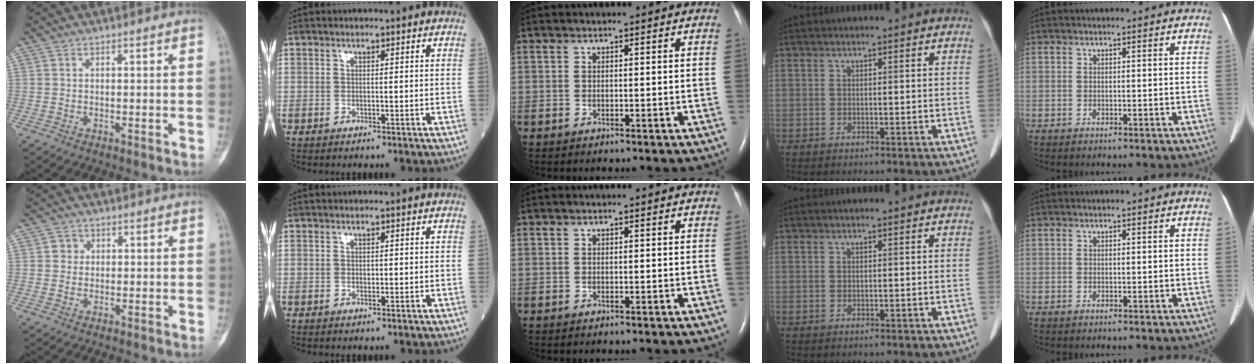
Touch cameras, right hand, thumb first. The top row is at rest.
{"thumb": {"total": 2.1, "force": [0.4, 2.0, 0.5], "torque": [0.004, 0.004, 0.001]}}